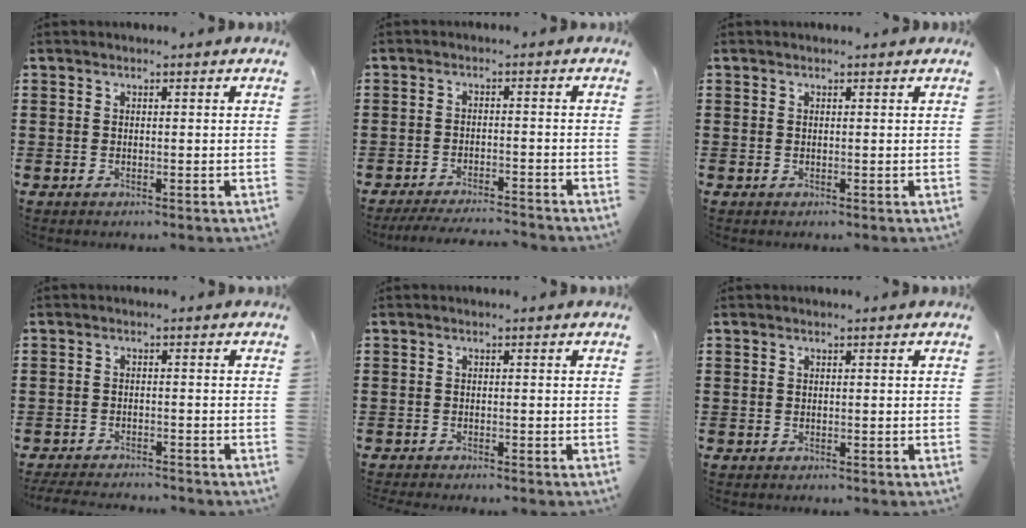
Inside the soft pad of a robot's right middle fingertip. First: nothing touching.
{"total": 3.7, "force": [-3.6, 0.0, 1.0], "torque": [-0.023, -0.003, -0.072]}
{"total": 0.0}
{"total": 2.8, "force": [-2.8, 0.2, 0.3], "torque": [-0.016, -0.003, -0.060]}
{"total": 0.8, "force": [-0.8, 0.0, 0.0], "torque": [-0.003, -0.001, -0.017]}
{"total": 0.0}